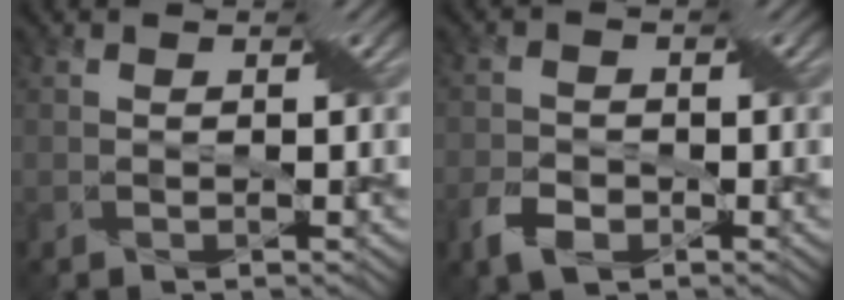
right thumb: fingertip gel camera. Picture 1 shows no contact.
{"total": 3.8, "force": [-2.0, 2.4, 2.2], "torque": [-0.050, -0.004, -0.045]}